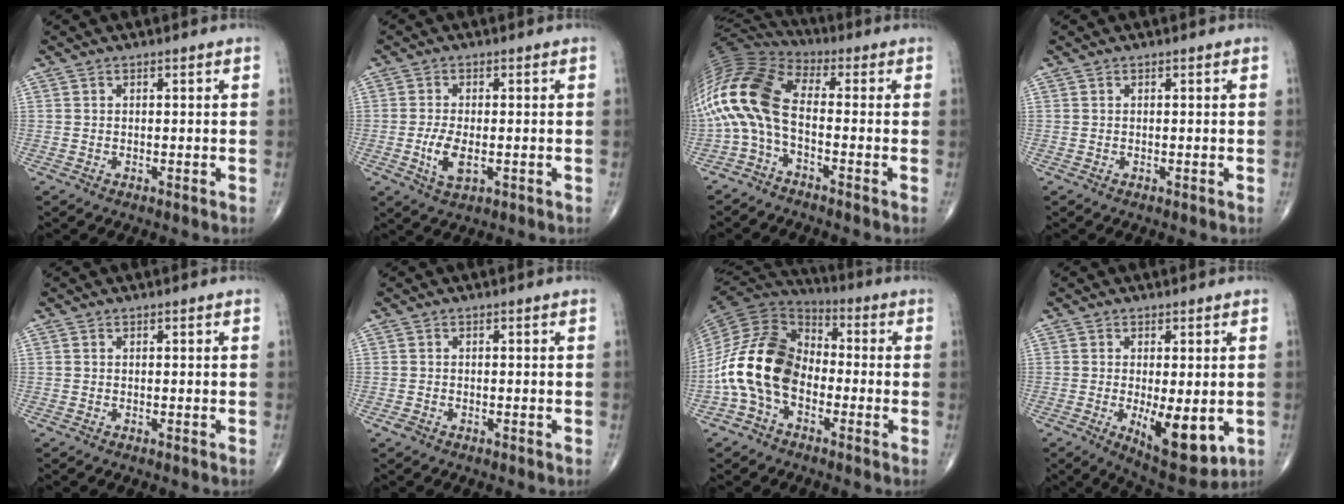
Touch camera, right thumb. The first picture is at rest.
{"total": 4.9, "force": [-1.2, 2.2, 4.3], "torque": [-0.087, -0.008, -0.020]}
{"total": 14.7, "force": [-2.3, 6.9, 12.8], "torque": [-0.275, 0.054, -0.060]}
{"total": 0.0}
{"total": 0.0}
{"total": 0.9, "force": [-0.6, 0.6, 0.4], "torque": [-0.008, 0.002, -0.012]}
{"total": 16.0, "force": [-4.0, 10.7, 11.2], "torque": [-0.216, 0.049, -0.089]}
{"total": 10.8, "force": [-2.3, 4.2, 9.7], "torque": [-0.133, -0.026, -0.023]}